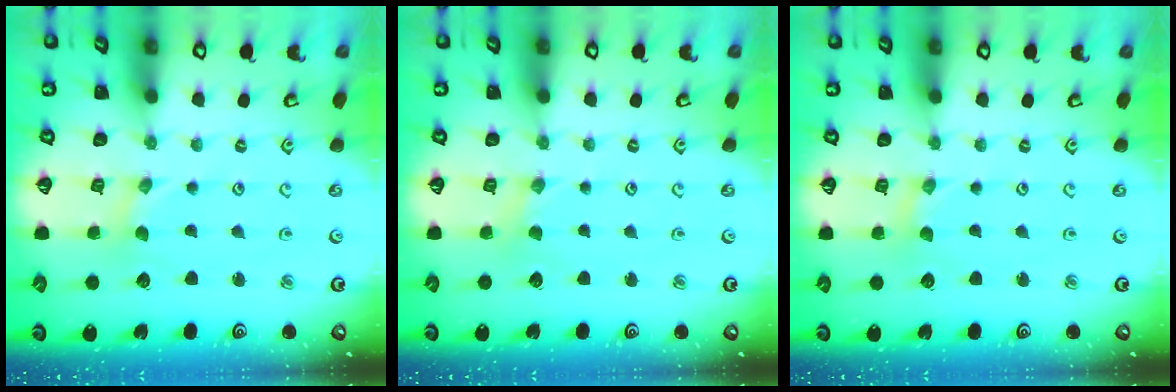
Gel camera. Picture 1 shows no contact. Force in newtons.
{"total": 1.7, "press": 1.7, "slide": 0.4}
{"total": 0.0}